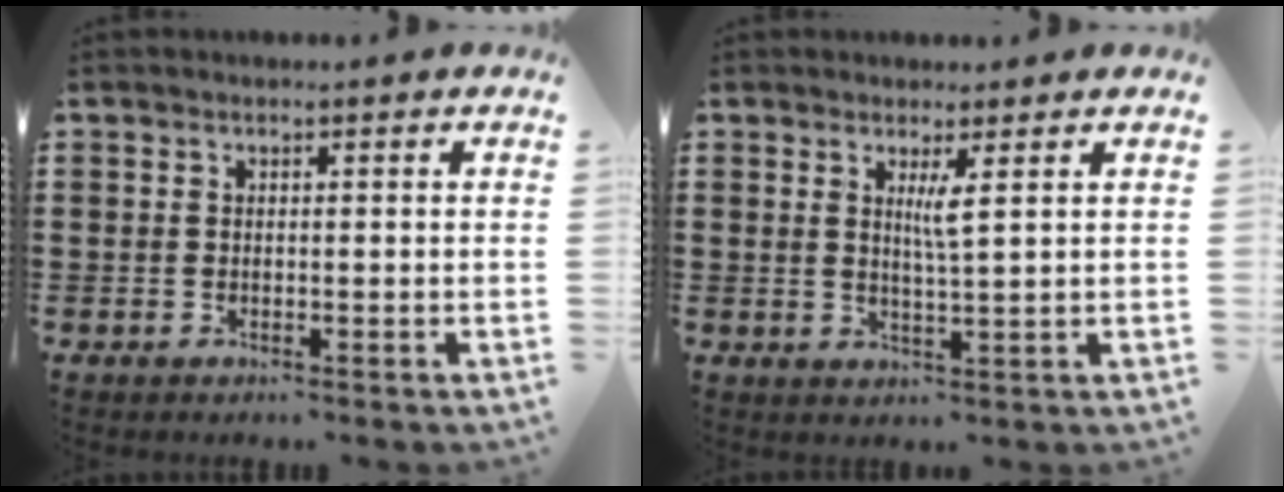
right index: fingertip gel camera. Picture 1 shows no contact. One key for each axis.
{"total": 2.7, "fx": 1.2, "fy": -0.2, "fz": 2.4, "tx": -0.050, "ty": -0.006, "tz": 0.019}